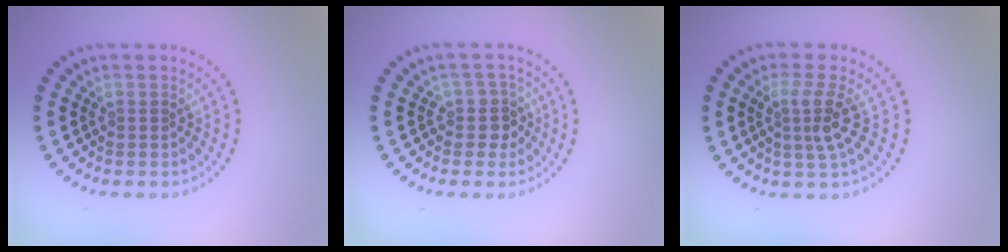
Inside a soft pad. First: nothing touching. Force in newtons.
{"total": 2.2, "press": 1.8, "slide": 1.2}
{"total": 2.9, "press": 2.1, "slide": 2.0}